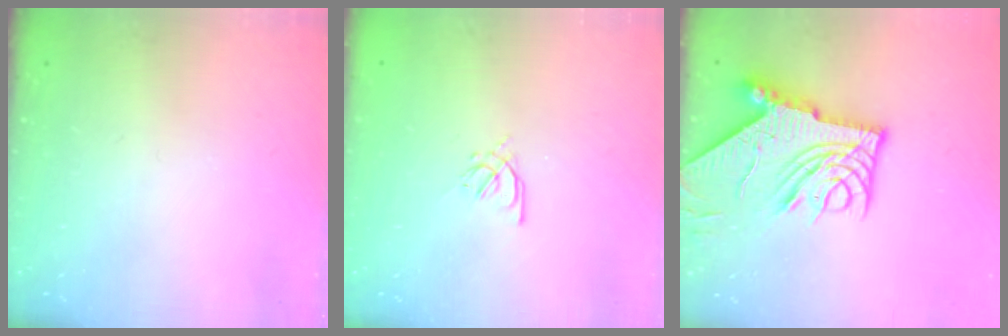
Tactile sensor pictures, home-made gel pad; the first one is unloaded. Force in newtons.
{"total": 2.9, "press": 2.8, "slide": 0.8}
{"total": 14.4, "press": 14.4, "slide": 1.3}